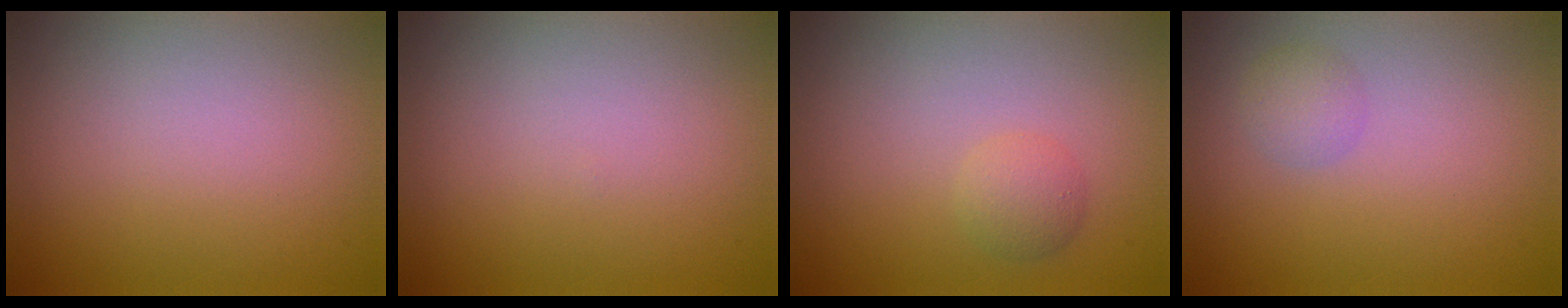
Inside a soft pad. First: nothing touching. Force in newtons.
{"total": 0.0}
{"total": 1.5, "press": 1.5, "slide": 0.1}
{"total": 1.4, "press": 1.4, "slide": 0.1}